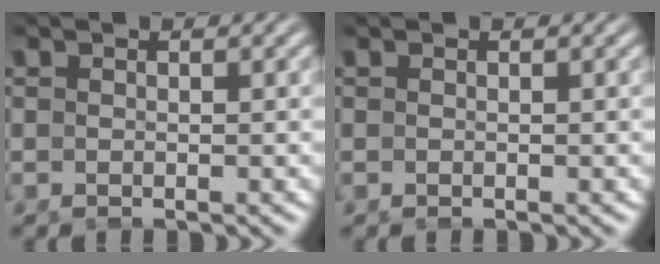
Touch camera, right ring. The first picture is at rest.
{"total": 0.0}